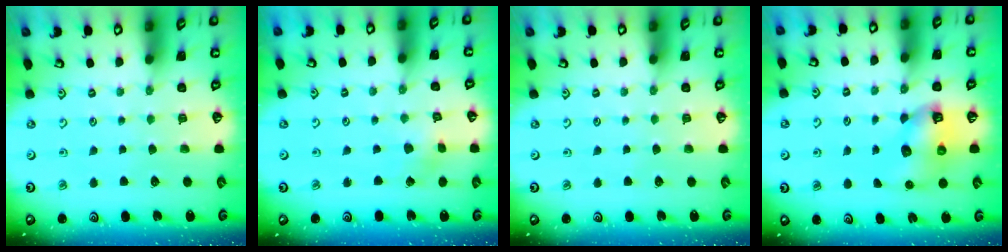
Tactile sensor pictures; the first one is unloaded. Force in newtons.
{"total": 2.2, "press": 2.2, "slide": 0.2}
{"total": 0.0}
{"total": 8.5, "press": 8.4, "slide": 0.9}